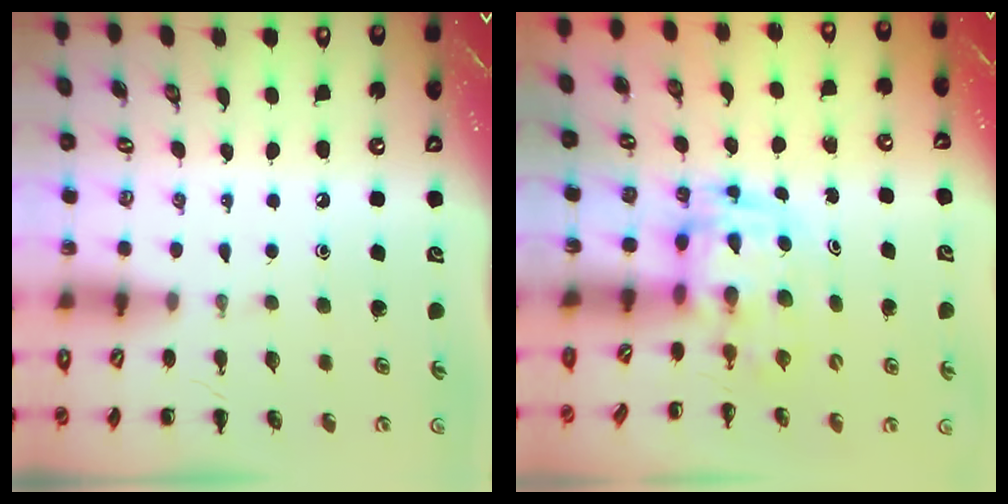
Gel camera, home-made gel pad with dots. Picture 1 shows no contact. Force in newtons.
{"total": 2.8, "press": 2.8, "slide": 0.6}